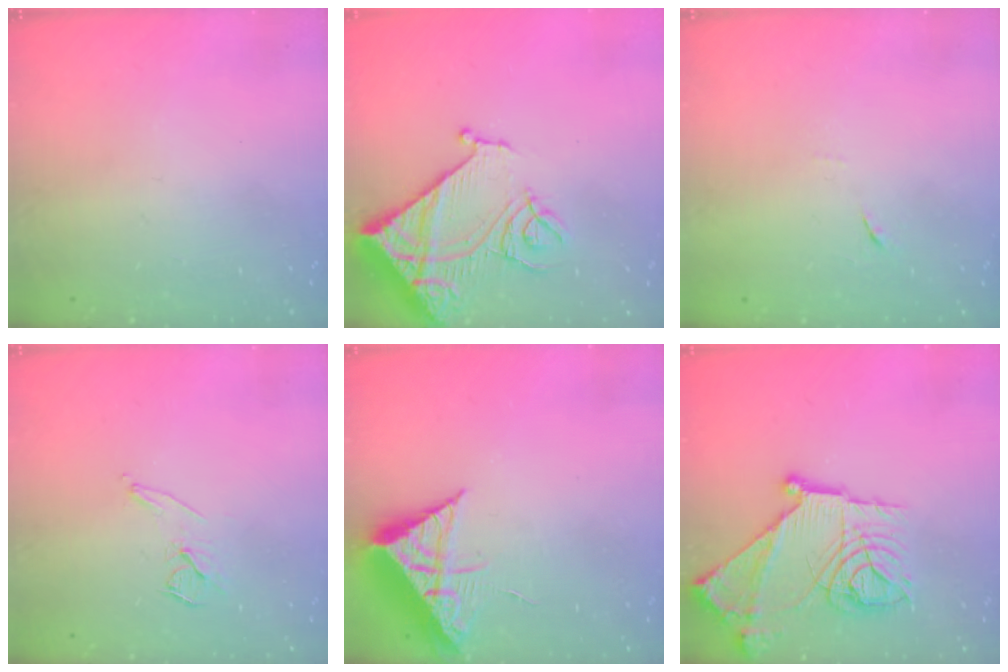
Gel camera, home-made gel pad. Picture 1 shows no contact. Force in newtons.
{"total": 16.9, "press": 16.9, "slide": 1.6}
{"total": 5.2, "press": 5.1, "slide": 0.7}
{"total": 7.4, "press": 6.8, "slide": 3.1}
{"total": 9.8, "press": 9.8, "slide": 0.6}
{"total": 22.2, "press": 22.1, "slide": 2.3}